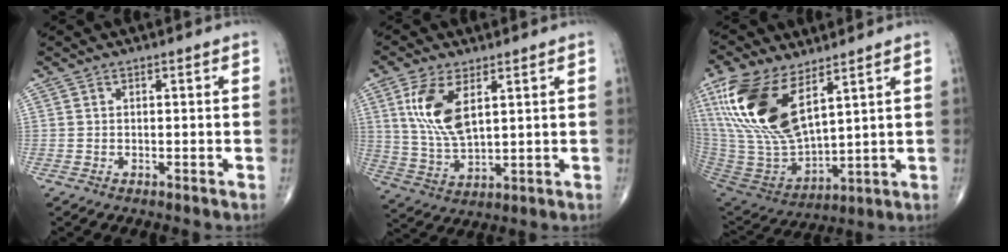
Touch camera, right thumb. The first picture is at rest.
{"total": 10.8, "force": [3.9, 4.8, 8.8], "torque": [-0.180, -0.014, 0.085]}
{"total": 20.9, "force": [9.9, 9.3, 15.9], "torque": [-0.335, -0.044, 0.206]}